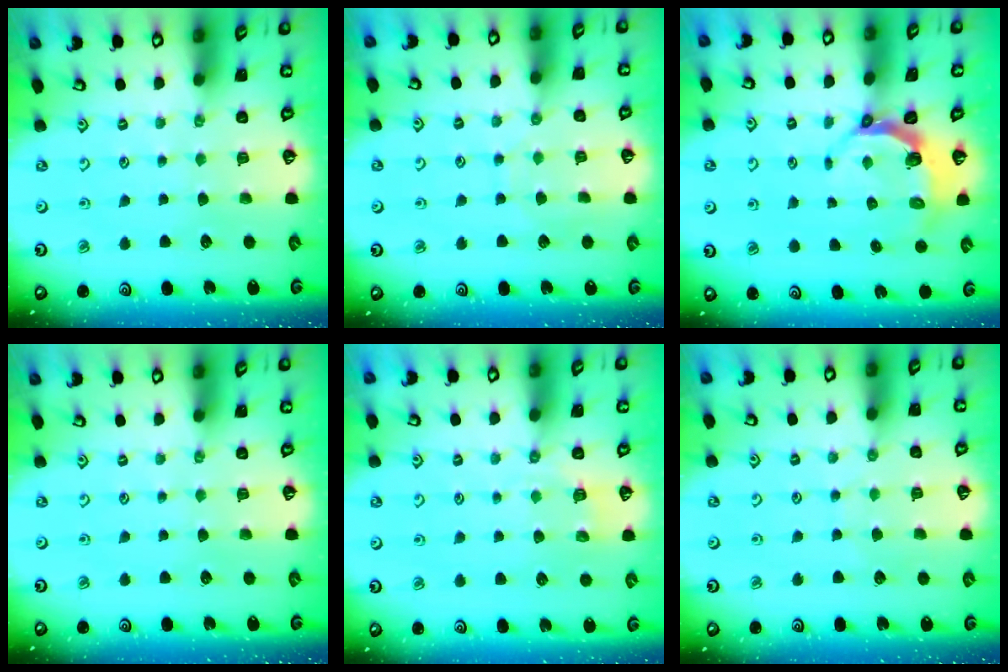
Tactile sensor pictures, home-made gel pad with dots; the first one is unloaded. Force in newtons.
{"total": 7.2, "press": 7.2, "slide": 0.5}
{"total": 4.5, "press": 3.2, "slide": 3.2}
{"total": 0.0}
{"total": 3.5, "press": 3.1, "slide": 1.8}
{"total": 3.7, "press": 3.6, "slide": 0.5}